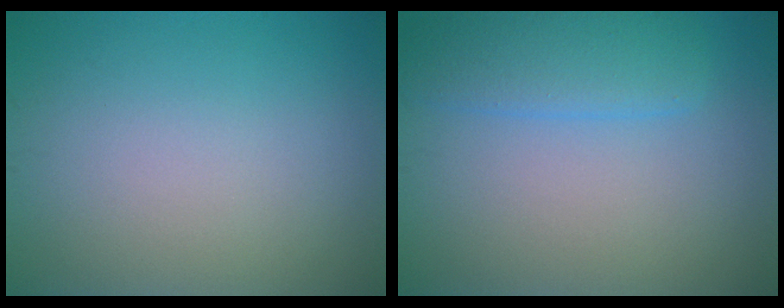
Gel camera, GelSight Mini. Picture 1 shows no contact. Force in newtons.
{"total": 3.4, "press": 3.4, "slide": 0.3}